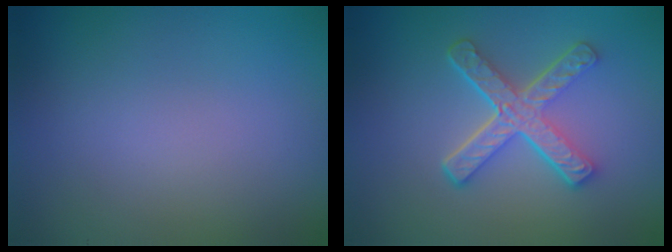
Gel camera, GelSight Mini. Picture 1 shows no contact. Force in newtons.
{"total": 5.3, "press": 3.7, "slide": 3.8}